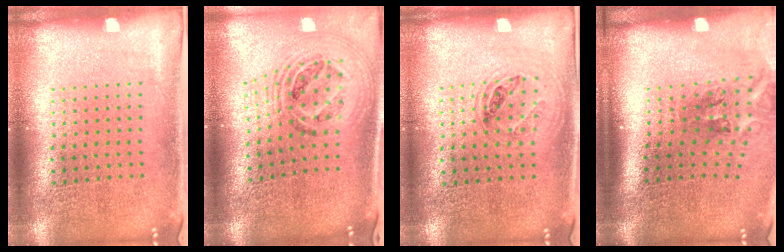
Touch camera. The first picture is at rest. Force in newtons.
{"total": 1.9, "press": 1.6, "slide": 1.1}
{"total": 1.0, "press": 0.9, "slide": 0.3}
{"total": 2.2, "press": 1.3, "slide": 1.8}